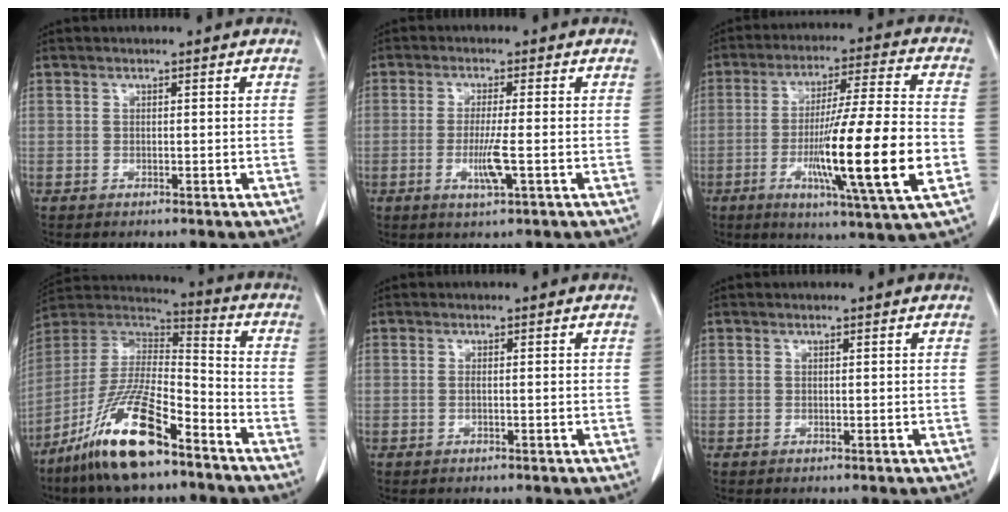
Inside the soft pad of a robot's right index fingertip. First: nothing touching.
{"total": 4.7, "force": [-1.2, -0.1, 4.5], "torque": [-0.091, -0.012, -0.022]}
{"total": 18.5, "force": [-4.5, -0.1, 17.9], "torque": [-0.297, -0.017, -0.075]}
{"total": 17.2, "force": [-11.1, 3.7, 12.6], "torque": [-0.262, -0.008, -0.205]}
{"total": 0.8, "force": [-0.1, 0.1, 0.8], "torque": [-0.016, -0.001, 0.001]}
{"total": 0.0}